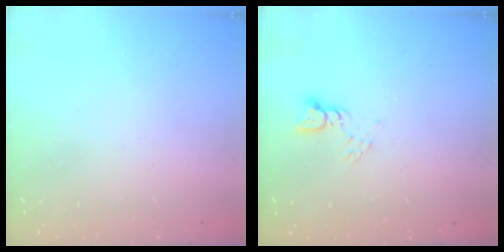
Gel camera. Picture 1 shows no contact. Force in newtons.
{"total": 4.2, "press": 4.1, "slide": 0.4}